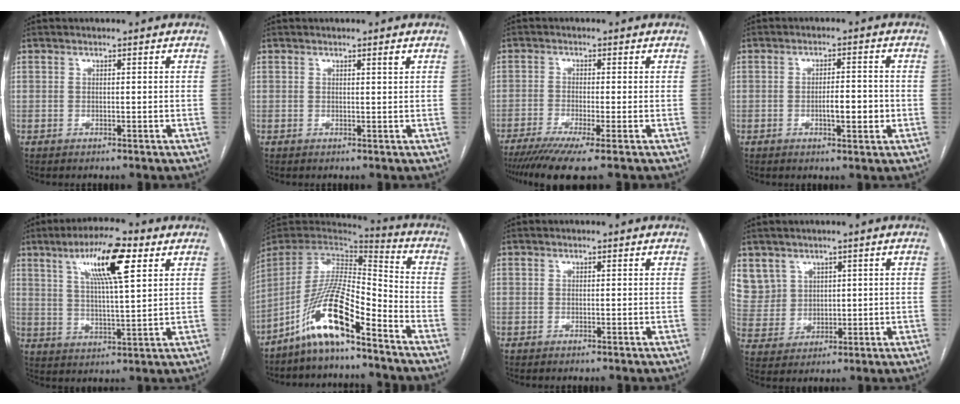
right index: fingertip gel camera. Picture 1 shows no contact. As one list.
[{"total": 0.8, "force": [0.6, -0.1, 0.6], "torque": [-0.011, -0.002, 0.010]}, {"total": 8.0, "force": [-5.7, -0.5, 5.5], "torque": [-0.083, -0.018, -0.093]}, {"total": 4.6, "force": [-1.0, 1.2, 4.3], "torque": [-0.071, 0.000, -0.013]}, {"total": 11.7, "force": [5.7, 1.6, 10.1], "torque": [-0.177, 0.010, 0.094]}, {"total": 13.4, "force": [-8.9, 2.0, 9.8], "torque": [-0.193, 0.006, -0.165]}, {"total": 0.0}, {"total": 8.5, "force": [4.6, 7.1, 0.7], "torque": [-0.026, 0.020, 0.111]}]